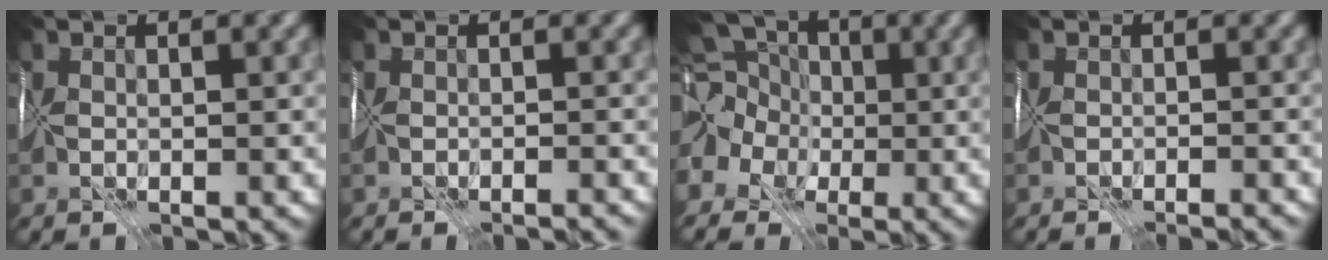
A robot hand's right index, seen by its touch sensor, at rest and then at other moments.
{"total": 3.2, "force": [-3.1, 0.2, 0.6], "torque": [-0.004, 0.000, -0.032]}
{"total": 10.8, "force": [-0.3, 9.7, 4.8], "torque": [-0.101, 0.015, -0.045]}
{"total": 3.7, "force": [-3.5, 0.4, 0.9], "torque": [-0.004, -0.002, -0.037]}